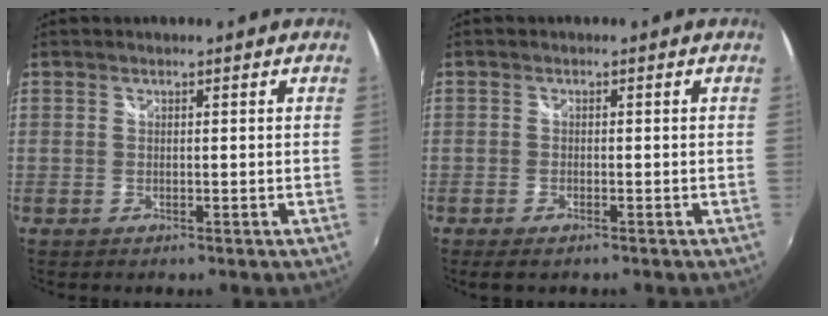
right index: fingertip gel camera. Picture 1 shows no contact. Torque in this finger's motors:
{"motor_torque": [0.37, 0.06, 0.06, 0.01]}